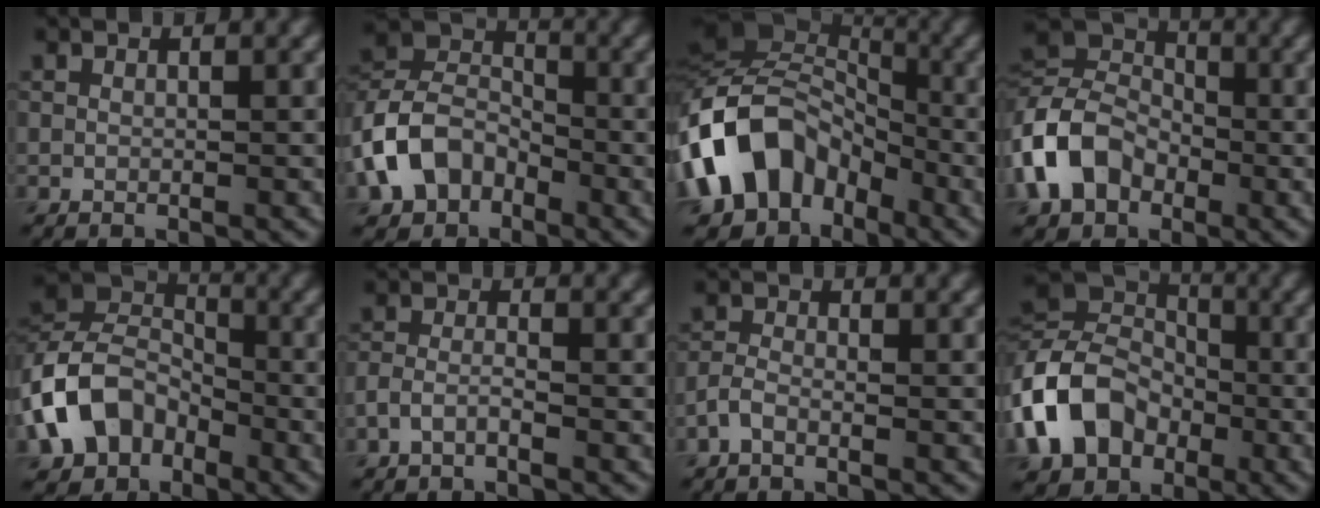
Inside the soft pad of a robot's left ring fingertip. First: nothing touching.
{"total": 7.2, "force": [-3.2, 5.4, 3.6], "torque": [-0.070, 0.007, -0.079]}
{"total": 11.6, "force": [-4.7, 8.3, 6.5], "torque": [-0.121, 0.007, -0.105]}
{"total": 7.6, "force": [-2.7, 5.8, 4.2], "torque": [-0.085, 0.008, -0.075]}
{"total": 8.5, "force": [-3.9, 6.3, 4.2], "torque": [-0.077, 0.001, -0.090]}
{"total": 1.5, "force": [-1.0, 0.5, 1.0], "torque": [-0.024, 0.003, -0.026]}
{"total": 1.5, "force": [-1.0, 0.6, 0.9], "torque": [-0.022, 0.002, -0.027]}
{"total": 9.7, "force": [-3.4, 7.5, 5.2], "torque": [-0.109, 0.001, -0.083]}